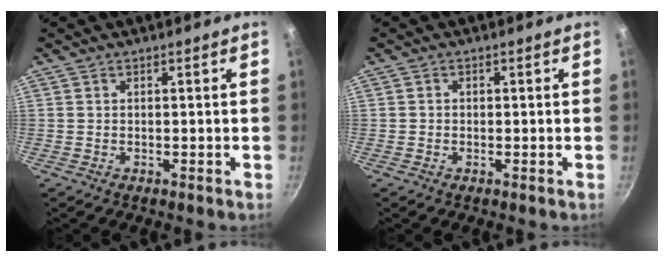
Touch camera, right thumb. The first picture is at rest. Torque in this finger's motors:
{"motor_torque": [0.27, -0.56, -0.05, -0.42, -0.04]}